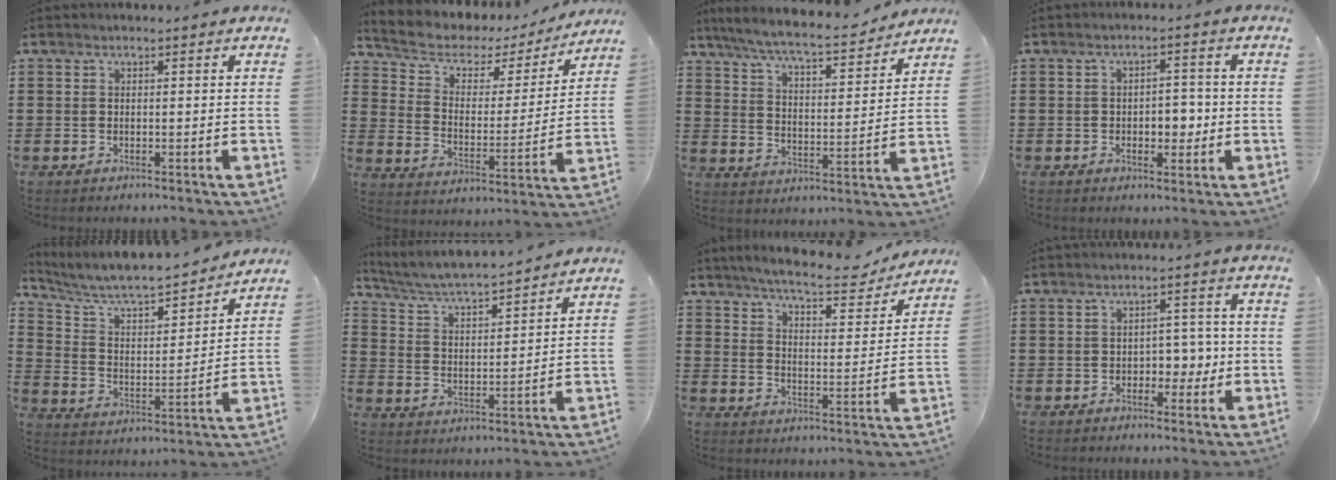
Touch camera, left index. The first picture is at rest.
{"total": 4.5, "force": [3.3, 2.7, 1.6], "torque": [-0.058, -0.020, 0.048]}
{"total": 7.2, "force": [6.6, 0.3, 2.9], "torque": [-0.083, -0.041, 0.112]}
{"total": 4.0, "force": [-0.9, 2.5, 3.1], "torque": [-0.045, 0.001, -0.024]}
{"total": 6.5, "force": [5.9, 1.0, 2.4], "torque": [-0.076, -0.046, 0.096]}
{"total": 4.8, "force": [4.5, 0.0, 1.5], "torque": [-0.052, -0.033, 0.073]}
{"total": 6.8, "force": [6.2, 0.4, 2.6], "torque": [-0.061, -0.041, 0.102]}
{"total": 4.2, "force": [-0.9, 3.1, 2.6], "torque": [-0.043, 0.001, -0.026]}